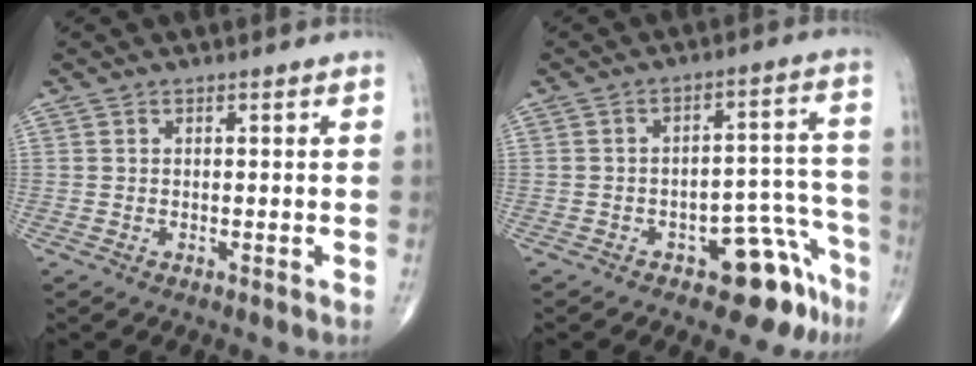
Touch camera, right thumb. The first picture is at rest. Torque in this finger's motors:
{"motor_torque": [2.99, 2.02, 0.52, -0.90, -0.01]}